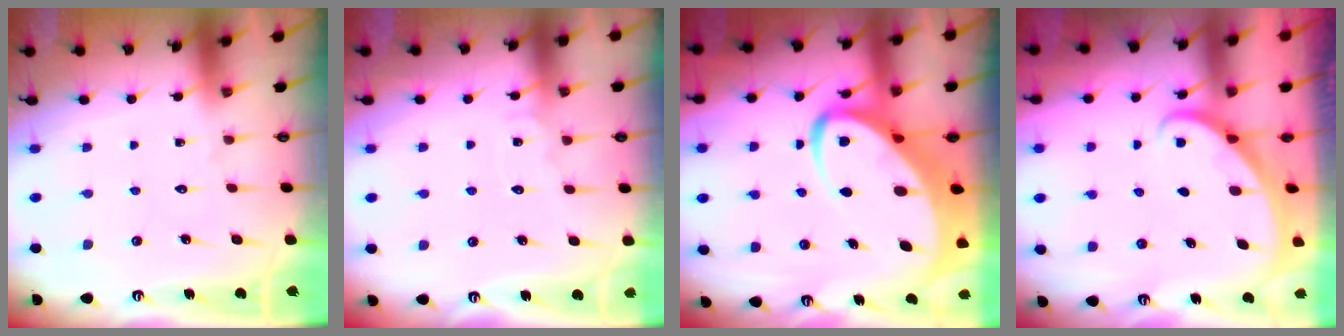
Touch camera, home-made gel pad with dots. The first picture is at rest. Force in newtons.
{"total": 4.2, "press": 4.2, "slide": 0.4}
{"total": 9.3, "press": 9.3, "slide": 1.0}
{"total": 2.0, "press": 2.0, "slide": 0.1}